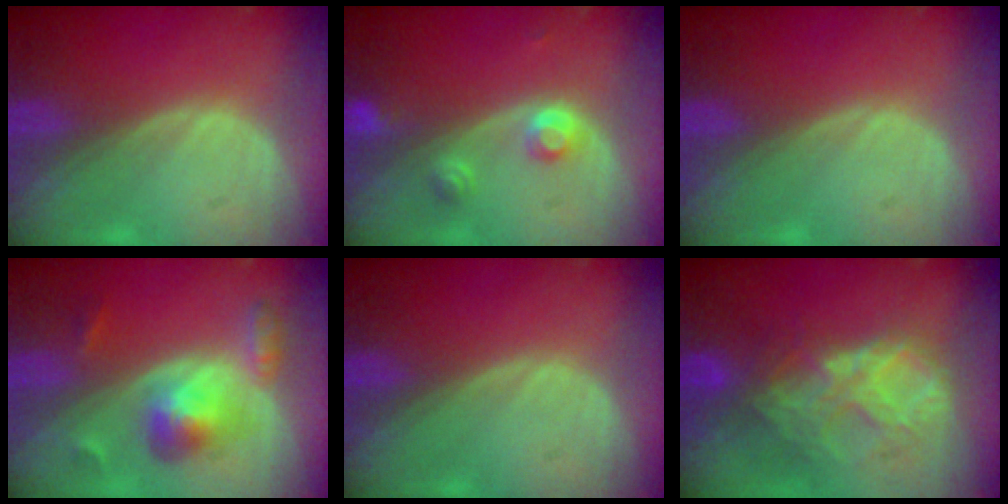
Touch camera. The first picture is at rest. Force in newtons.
{"total": 3.1, "press": 3.1, "slide": 0.2}
{"total": 0.0}
{"total": 5.8, "press": 5.8, "slide": 0.2}
{"total": 0.0}
{"total": 9.2, "press": 7.8, "slide": 4.9}